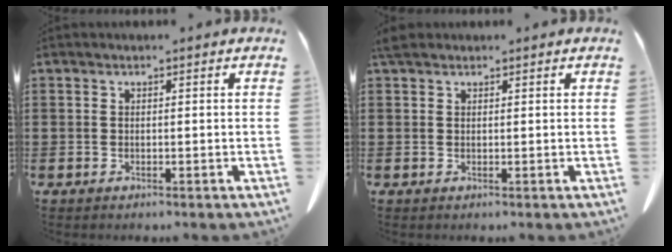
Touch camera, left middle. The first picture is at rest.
{"total": 1.7, "force": [1.4, 0.8, 0.6], "torque": [-0.018, 0.003, 0.028]}